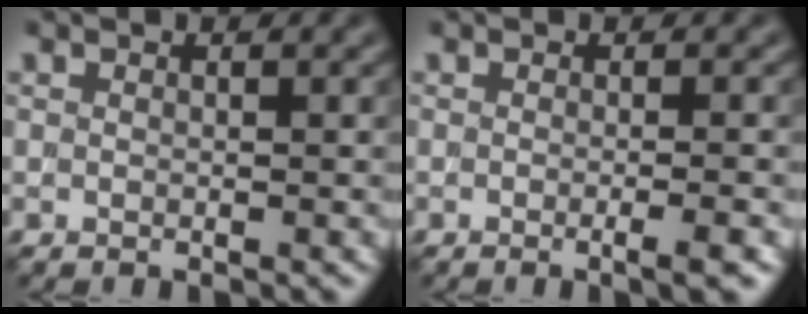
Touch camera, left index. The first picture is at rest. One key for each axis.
{"total": 3.0, "fx": -0.5, "fy": 1.1, "fz": 2.7, "tx": -0.010, "ty": 0.003, "tz": -0.015}